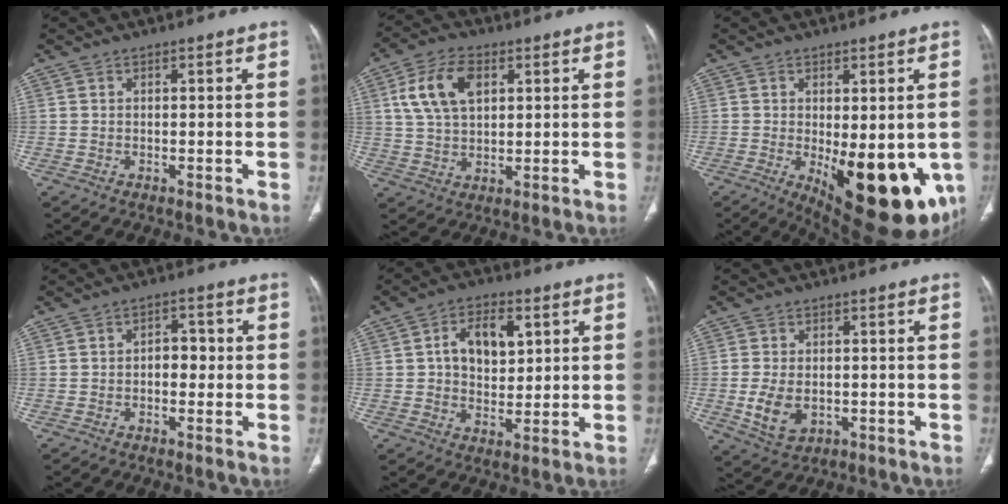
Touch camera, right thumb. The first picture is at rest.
{"total": 10.6, "force": [3.5, 6.4, 7.7], "torque": [-0.141, 0.001, 0.067]}
{"total": 19.4, "force": [-5.4, 8.1, 16.8], "torque": [-0.182, -0.027, -0.050]}
{"total": 4.0, "force": [-0.2, 2.7, 3.0], "torque": [-0.023, 0.014, -0.008]}
{"total": 10.0, "force": [2.7, 6.4, 7.2], "torque": [-0.087, -0.001, 0.047]}
{"total": 7.0, "force": [-1.2, 4.8, 5.0], "torque": [-0.092, -0.004, -0.008]}